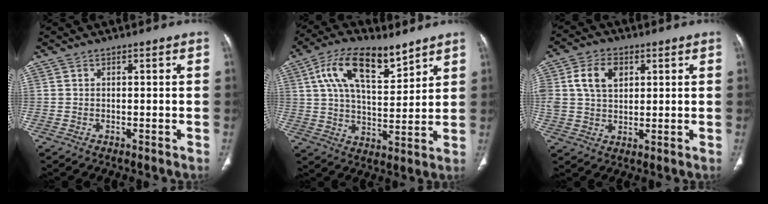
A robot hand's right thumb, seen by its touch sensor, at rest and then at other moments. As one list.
[{"total": 14.8, "force": [8.1, 6.6, 10.4], "torque": [-0.163, -0.023, 0.146]}, {"total": 8.3, "force": [2.6, 5.7, 5.4], "torque": [-0.087, -0.001, 0.050]}]